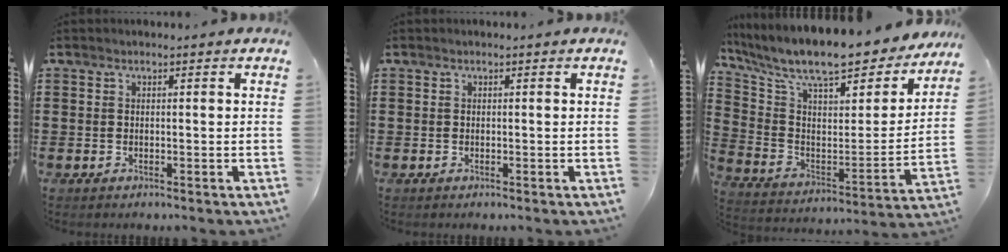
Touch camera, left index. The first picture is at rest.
{"total": 0.0}
{"total": 10.6, "force": [9.1, 2.0, 5.0], "torque": [-0.123, -0.071, 0.150]}